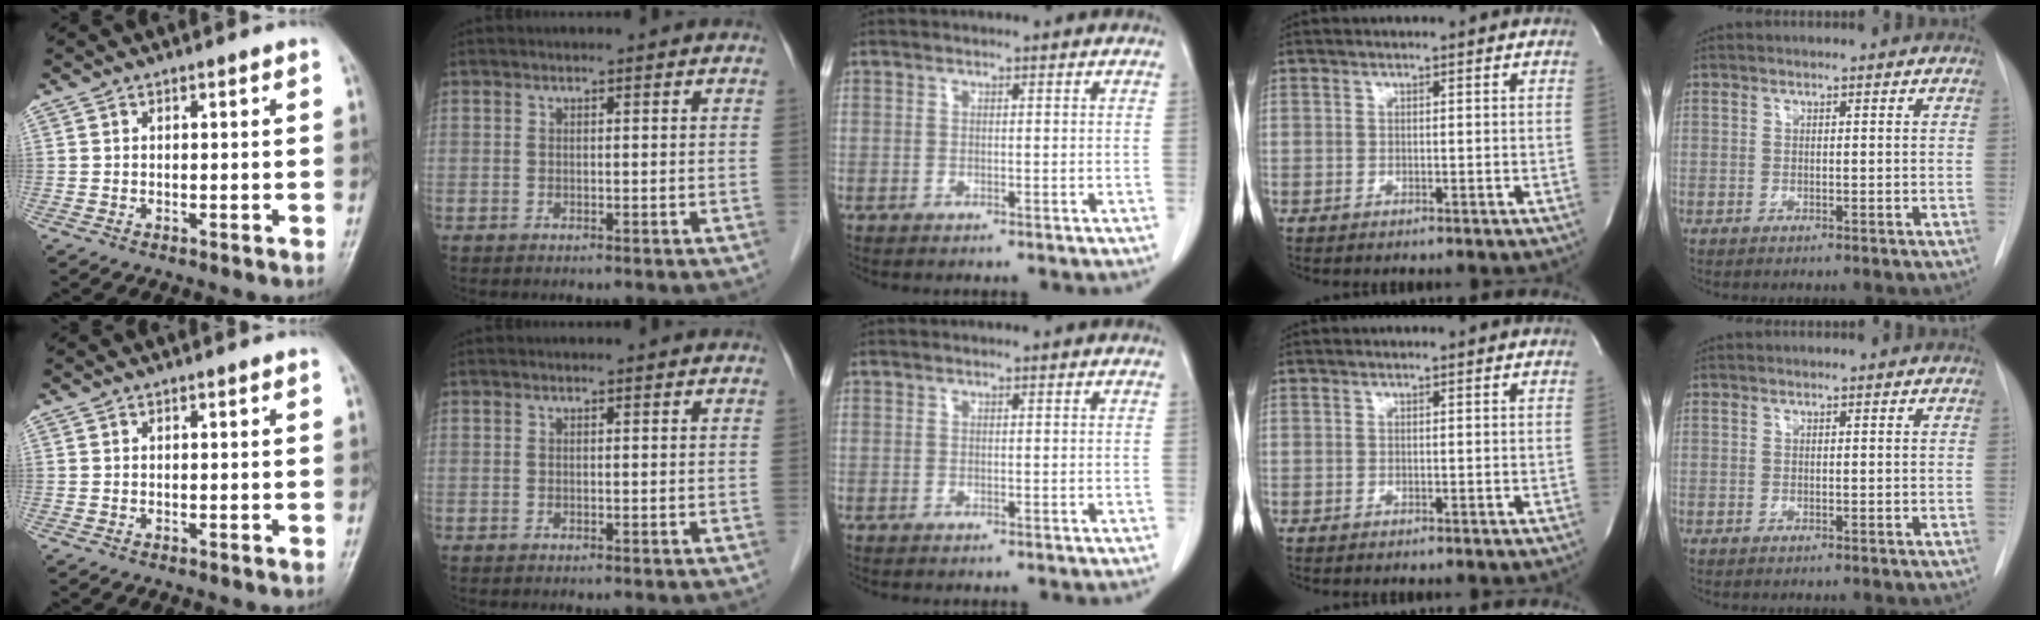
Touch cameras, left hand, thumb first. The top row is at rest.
{}